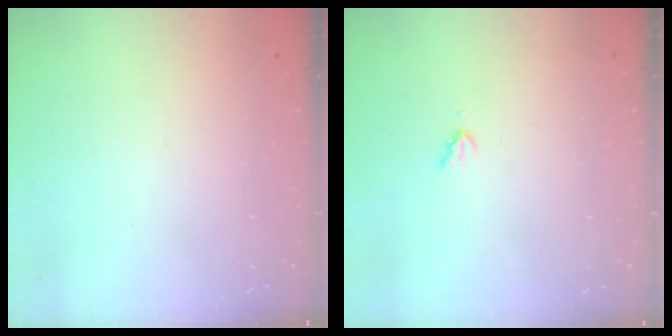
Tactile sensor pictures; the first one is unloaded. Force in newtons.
{"total": 3.8, "press": 3.7, "slide": 0.6}